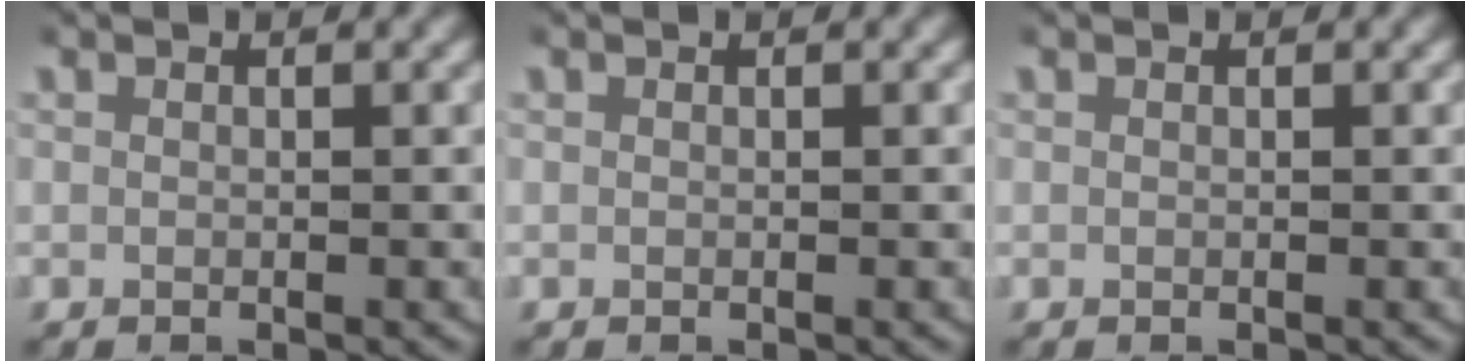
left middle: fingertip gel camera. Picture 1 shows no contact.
{"total": 0.0}
{"total": 0.0}